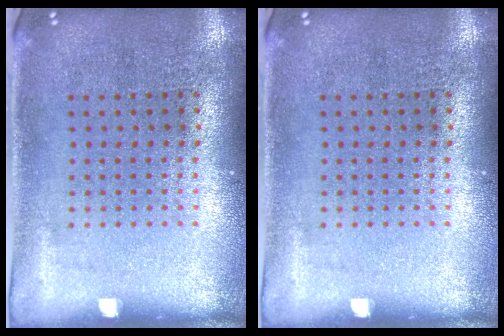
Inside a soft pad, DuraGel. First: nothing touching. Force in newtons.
{"total": 0.0}